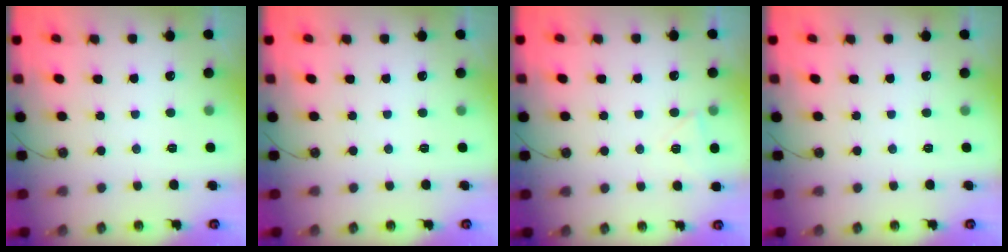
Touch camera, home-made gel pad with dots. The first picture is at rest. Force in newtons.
{"total": 0.0}
{"total": 4.9, "press": 4.9, "slide": 0.3}
{"total": 0.0}